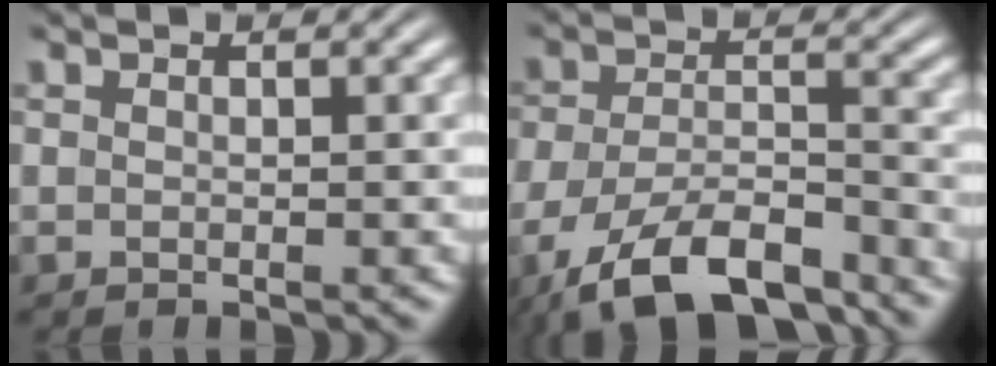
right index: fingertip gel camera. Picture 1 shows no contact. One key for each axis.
{"total": 10.7, "fx": -7.6, "fy": 5.2, "fz": 5.5, "tx": -0.108, "ty": -0.033, "tz": -0.109}